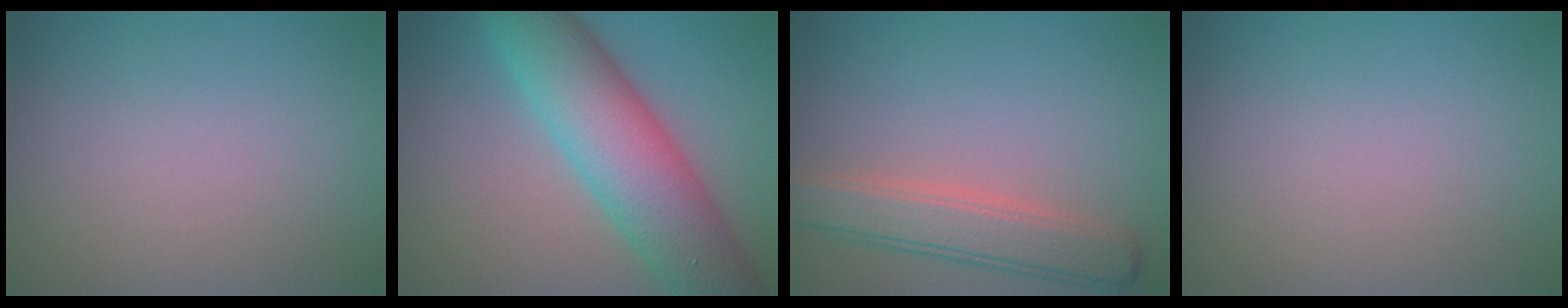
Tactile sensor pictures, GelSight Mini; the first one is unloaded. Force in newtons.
{"total": 10.6, "press": 10.6, "slide": 0.2}
{"total": 4.4, "press": 4.4, "slide": 0.3}
{"total": 0.0}